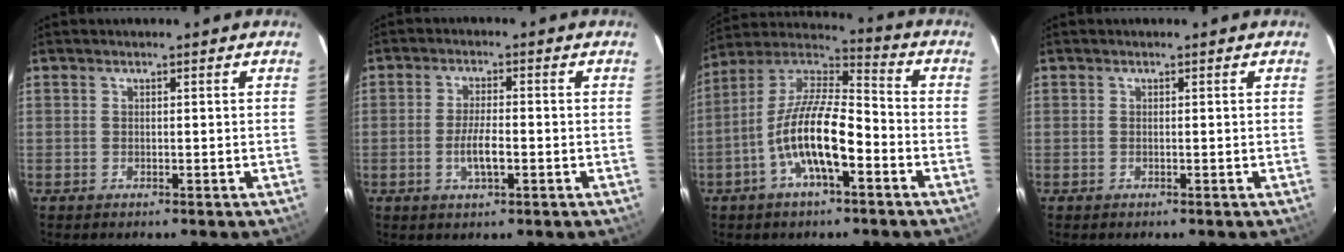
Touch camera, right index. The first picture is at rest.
{"total": 4.7, "force": [-1.5, 1.3, 4.2], "torque": [-0.084, -0.004, -0.026]}
{"total": 14.3, "force": [-5.6, 4.6, 12.4], "torque": [-0.243, -0.002, -0.109]}
{"total": 0.0}